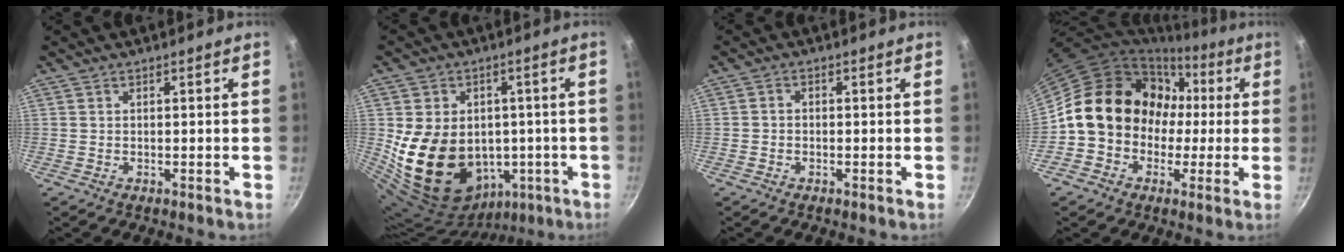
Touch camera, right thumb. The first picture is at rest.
{"total": 17.9, "force": [-1.8, 14.2, 10.8], "torque": [-0.166, 0.017, -0.004]}
{"total": 1.2, "force": [-0.6, 0.8, 0.6], "torque": [-0.012, 0.006, -0.013]}
{"total": 15.3, "force": [-0.1, 13.3, 7.5], "torque": [-0.062, 0.047, -0.008]}